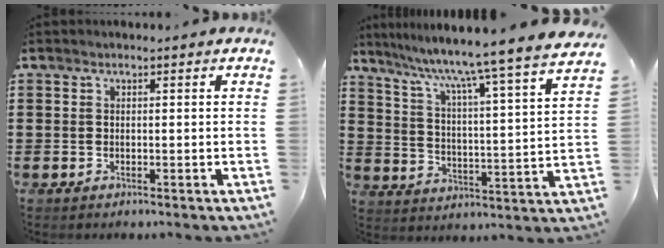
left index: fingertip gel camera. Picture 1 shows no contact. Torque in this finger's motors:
{"motor_torque": [2.14, 0.00, -0.10, -0.18]}